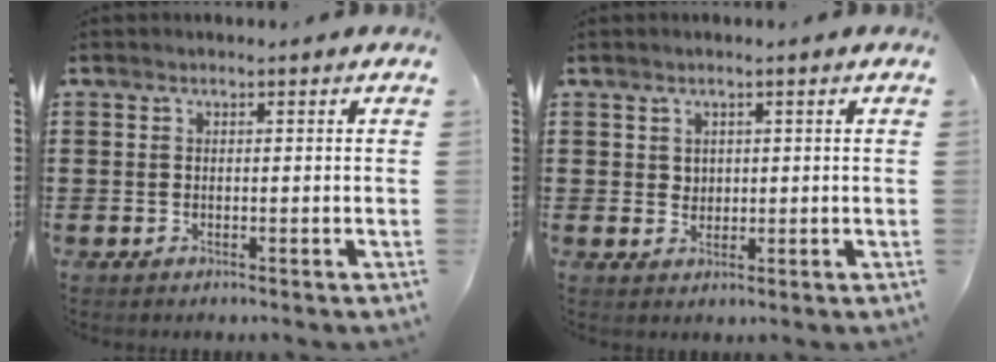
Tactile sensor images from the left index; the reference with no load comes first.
{"total": 1.6, "force": [1.0, 1.3, 0.2], "torque": [-0.009, 0.008, 0.018]}